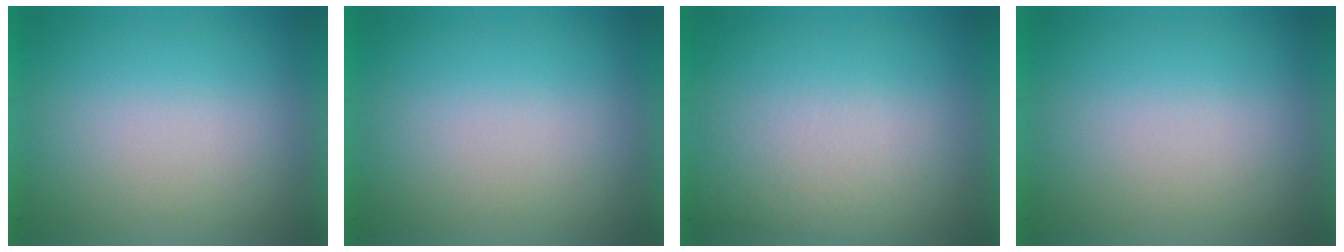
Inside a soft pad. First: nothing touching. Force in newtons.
{"total": 0.0}
{"total": 2.6}
{"total": 0.0}